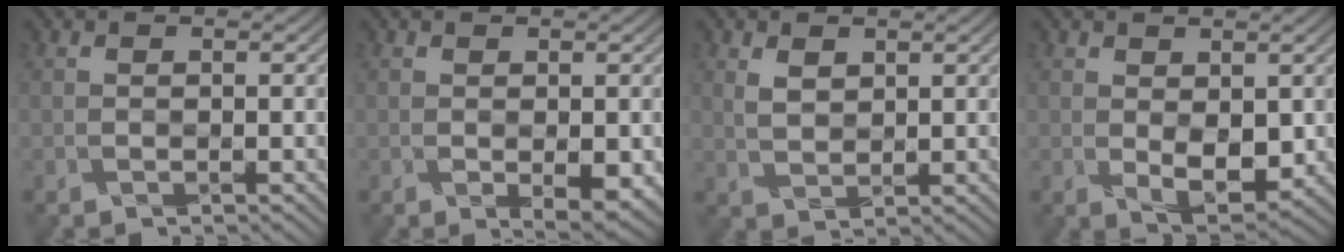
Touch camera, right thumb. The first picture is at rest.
{"total": 2.0, "force": [-0.3, 0.5, 1.9], "torque": [-0.037, -0.007, 0.006]}
{"total": 1.8, "force": [1.4, 1.0, 0.6], "torque": [-0.024, -0.009, 0.037]}
{"total": 3.3, "force": [0.5, 1.9, 2.7], "torque": [-0.058, -0.015, 0.022]}